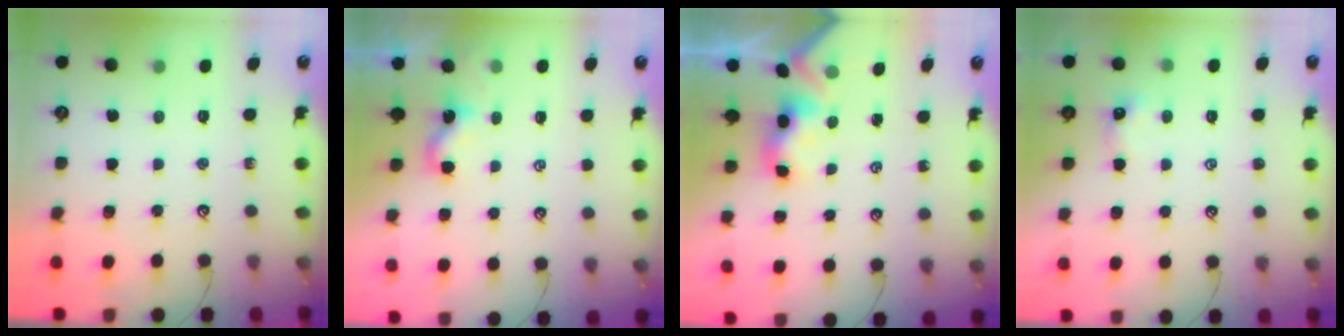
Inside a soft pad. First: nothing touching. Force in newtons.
{"total": 1.6, "press": 1.6, "slide": 0.2}
{"total": 3.7, "press": 3.7, "slide": 0.3}
{"total": 0.6, "press": 0.4, "slide": 0.4}